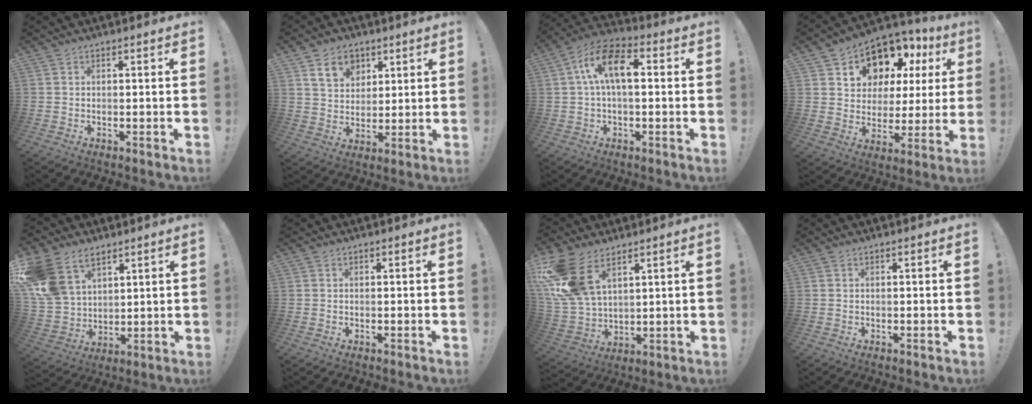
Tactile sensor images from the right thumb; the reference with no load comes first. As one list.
[{"total": 10.4, "force": [5.5, 7.8, 4.1], "torque": [-0.064, -0.020, 0.108]}, {"total": 12.3, "force": [2.1, 6.1, 10.5], "torque": [-0.185, 0.017, 0.041]}, {"total": 11.0, "force": [7.4, 7.4, 3.3], "torque": [-0.059, -0.069, 0.149]}, {"total": 15.0, "force": [8.5, 10.1, 7.0], "torque": [-0.145, -0.044, 0.172]}, {"total": 0.0}, {"total": 15.8, "force": [8.1, 9.2, 10.0], "torque": [-0.218, -0.040, 0.157]}, {"total": 0.0}]